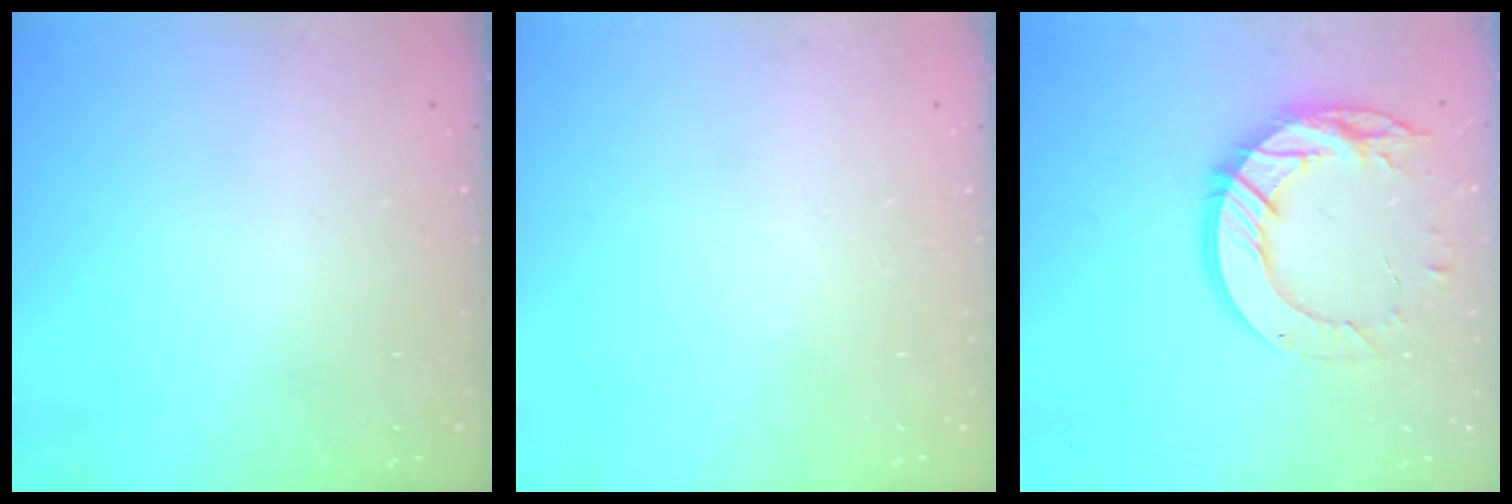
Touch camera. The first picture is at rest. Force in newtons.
{"total": 0.0}
{"total": 16.4, "press": 16.4, "slide": 1.4}